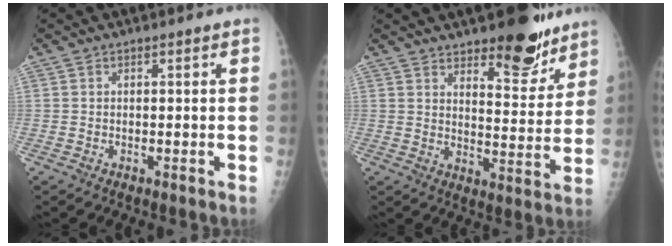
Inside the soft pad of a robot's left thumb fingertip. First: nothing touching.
{"total": 12.2, "force": [9.0, 4.6, 7.0], "torque": [-0.054, -0.065, 0.133]}